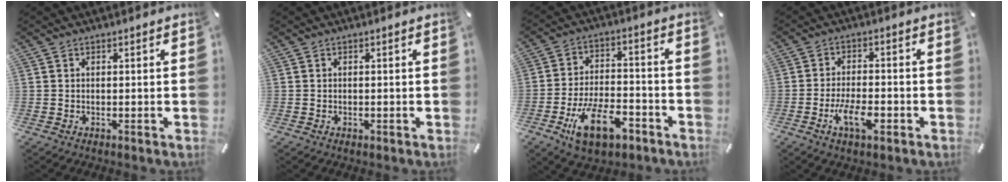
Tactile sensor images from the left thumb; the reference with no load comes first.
{"total": 0.5, "force": [-0.1, 0.4, 0.3], "torque": [-0.005, -0.001, -0.003]}
{"total": 14.5, "force": [-7.0, 7.3, 10.4], "torque": [-0.188, 0.033, -0.118]}
{"total": 8.3, "force": [-3.6, 3.7, 6.5], "torque": [-0.123, 0.008, -0.060]}